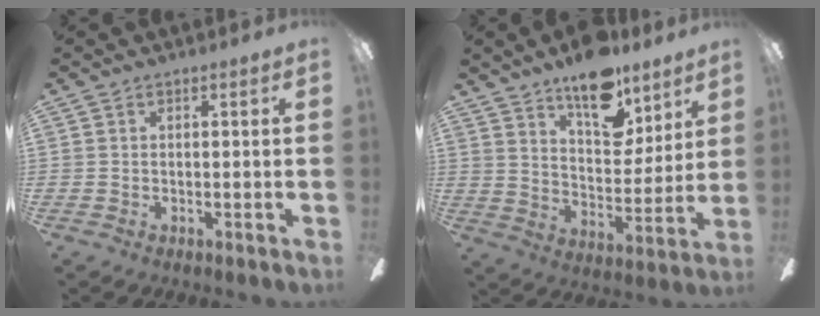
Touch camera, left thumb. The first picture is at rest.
{"total": 16.0, "force": [12.0, 7.1, 7.9], "torque": [-0.113, -0.075, 0.209]}